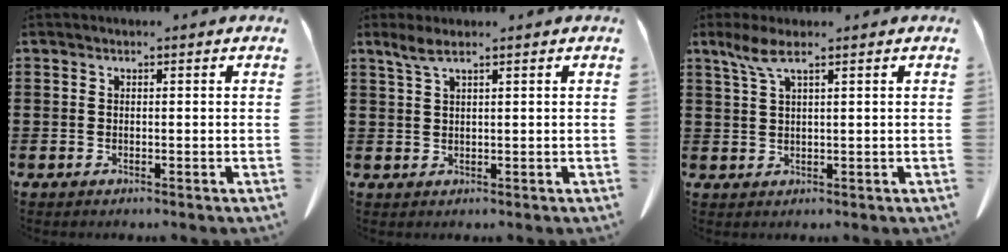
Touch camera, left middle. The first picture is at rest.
{"total": 2.1, "force": [1.4, 0.1, 1.6], "torque": [-0.033, 0.001, 0.026]}
{"total": 3.2, "force": [1.9, 0.4, 2.5], "torque": [-0.062, -0.002, 0.032]}